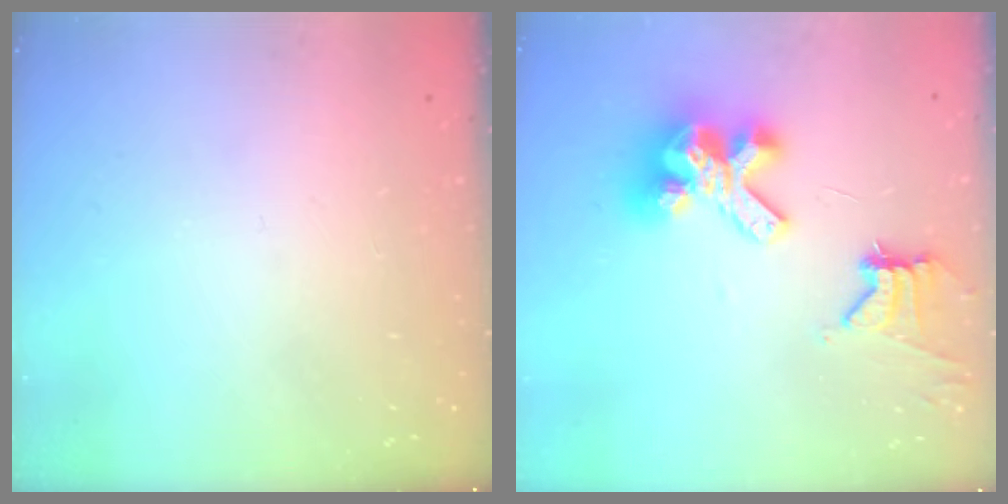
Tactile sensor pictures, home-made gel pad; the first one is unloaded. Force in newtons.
{"total": 13.0, "press": 12.9, "slide": 1.6}